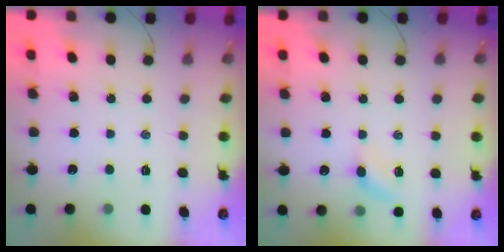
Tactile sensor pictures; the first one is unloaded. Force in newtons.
{"total": 5.3, "press": 5.1, "slide": 1.6}